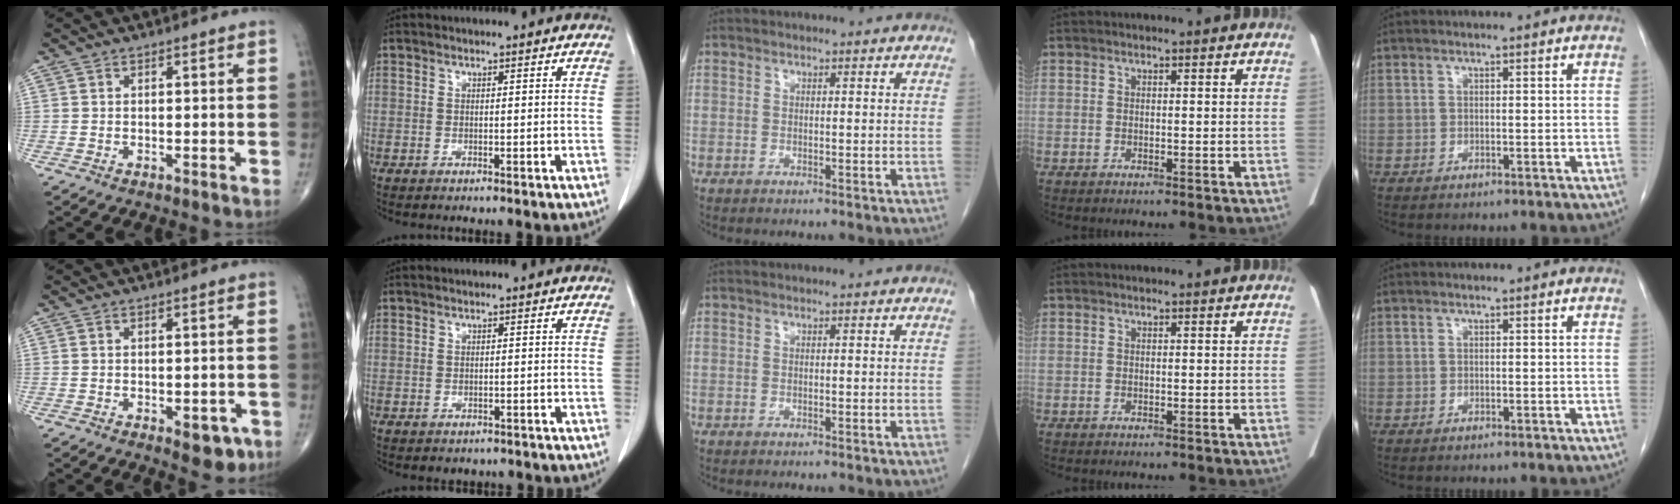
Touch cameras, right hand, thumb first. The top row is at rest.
{"thumb": {"total": 5.0, "force": [-2.2, 2.5, 3.7], "torque": [-0.024, 0.006, -0.020]}, "index": {"total": 1.6, "force": [-1.2, 1.1, 0.1], "torque": [-0.006, 0.002, -0.014]}}